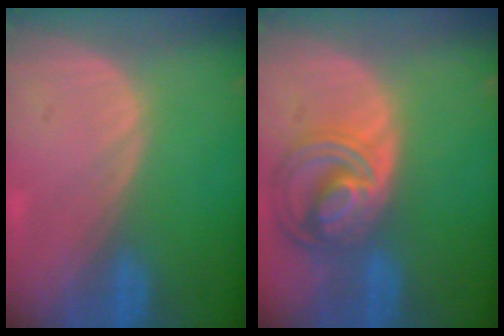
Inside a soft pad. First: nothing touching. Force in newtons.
{"total": 8.7, "press": 7.5, "slide": 4.4}